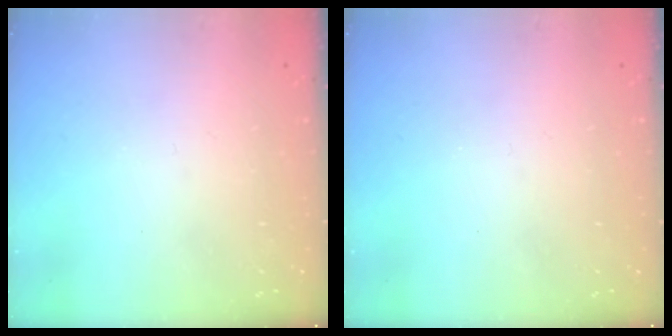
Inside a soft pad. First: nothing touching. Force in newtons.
{"total": 0.0}